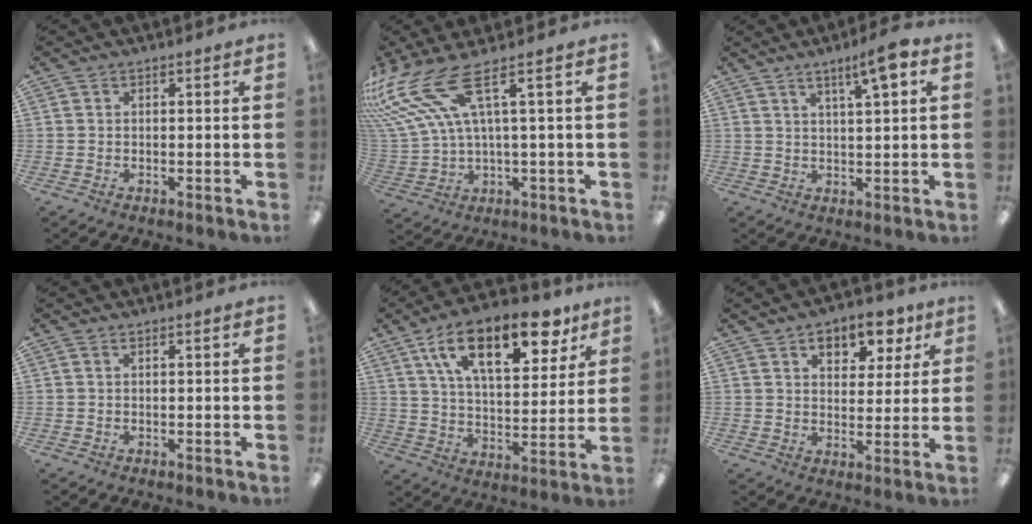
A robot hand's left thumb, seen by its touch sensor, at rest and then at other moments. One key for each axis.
{"total": 13.2, "fx": 7.0, "fy": 4.8, "fz": 10.1, "tx": -0.231, "ty": -0.037, "tz": 0.127}
{"total": 6.3, "fx": 3.8, "fy": 0.9, "fz": 4.9, "tx": -0.080, "ty": -0.011, "tz": 0.059}
{"total": 0.0}
{"total": 20.3, "fx": 11.7, "fy": 9.1, "fz": 13.9, "tx": -0.215, "ty": -0.040, "tz": 0.191}
{"total": 8.3, "fx": 5.2, "fy": 4.9, "fz": 4.3, "tx": -0.047, "ty": -0.023, "tz": 0.084}